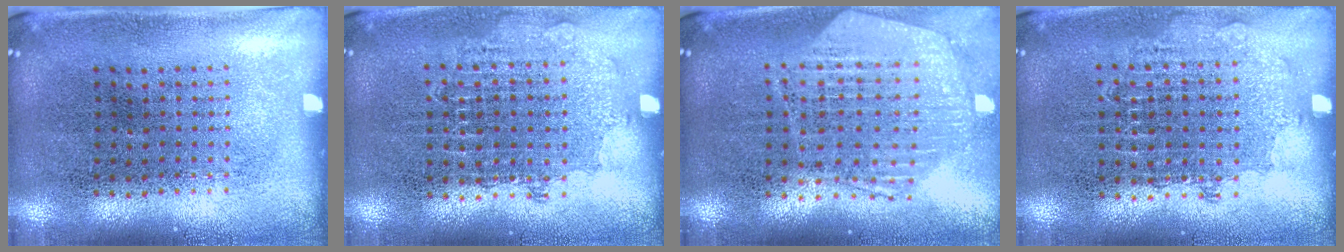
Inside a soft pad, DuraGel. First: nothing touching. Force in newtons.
{"total": 0.8, "press": 0.8, "slide": 0.2}
{"total": 1.3, "press": 1.2, "slide": 0.4}
{"total": 0.8, "press": 0.8, "slide": 0.2}